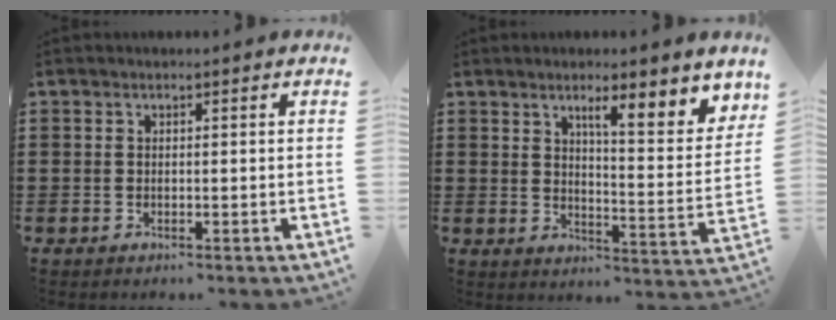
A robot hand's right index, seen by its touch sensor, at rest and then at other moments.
{"total": 6.2, "force": [4.3, 0.4, 4.5], "torque": [-0.069, -0.031, 0.062]}